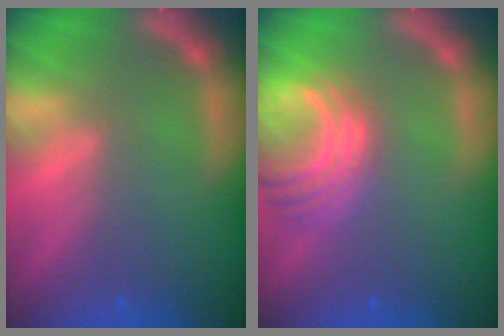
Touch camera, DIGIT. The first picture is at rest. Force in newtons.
{"total": 6.5}